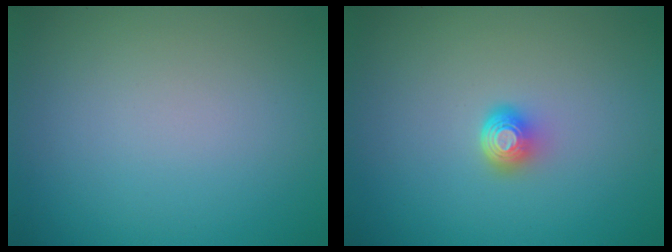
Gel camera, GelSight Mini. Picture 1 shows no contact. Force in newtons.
{"total": 2.0, "press": 1.3, "slide": 1.5}